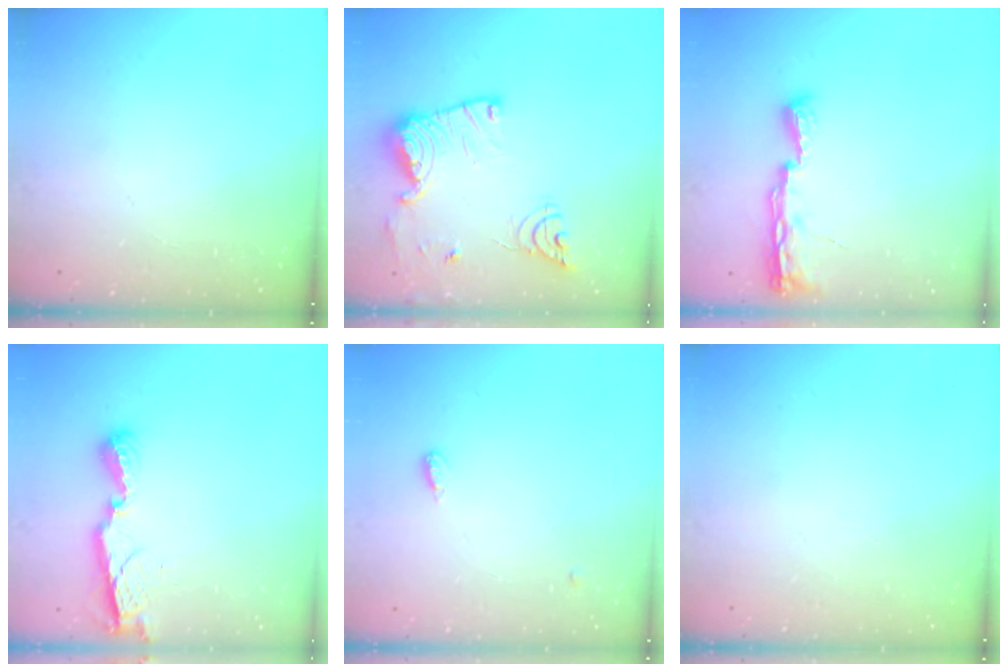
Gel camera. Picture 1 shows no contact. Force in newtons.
{"total": 17.8, "press": 17.8, "slide": 1.6}
{"total": 8.1, "press": 8.0, "slide": 0.9}
{"total": 7.9, "press": 7.8, "slide": 0.3}
{"total": 3.6, "press": 3.5, "slide": 0.7}
{"total": 0.0}